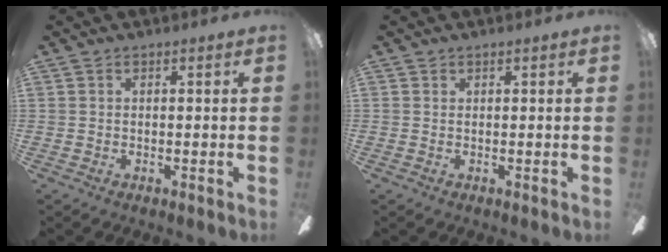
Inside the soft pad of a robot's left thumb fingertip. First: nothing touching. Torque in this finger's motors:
{"motor_torque": [0.00, 0.01, -0.10, -0.10, 0.00]}